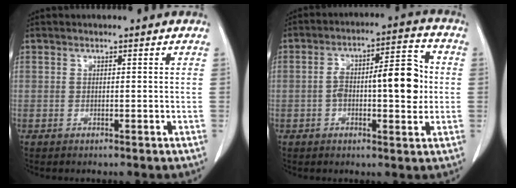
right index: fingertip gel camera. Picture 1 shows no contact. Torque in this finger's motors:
{"motor_torque": [0.82, 0.53, 0.26, 0.10]}